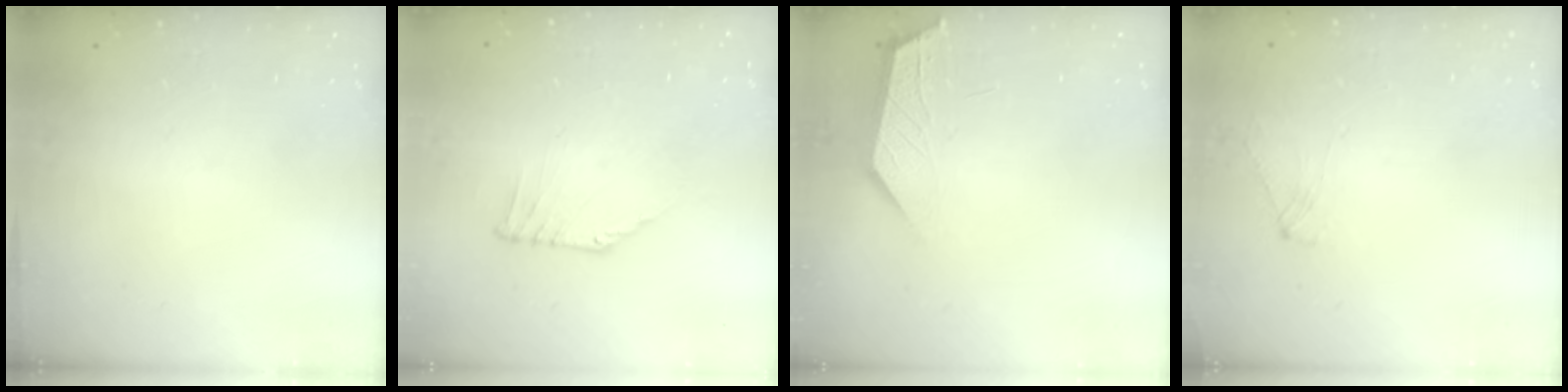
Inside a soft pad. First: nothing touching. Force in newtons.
{"total": 0.5, "press": 0.2, "slide": 0.5}
{"total": 2.1, "press": 2.1, "slide": 0.3}
{"total": 1.7, "press": 1.6, "slide": 0.5}